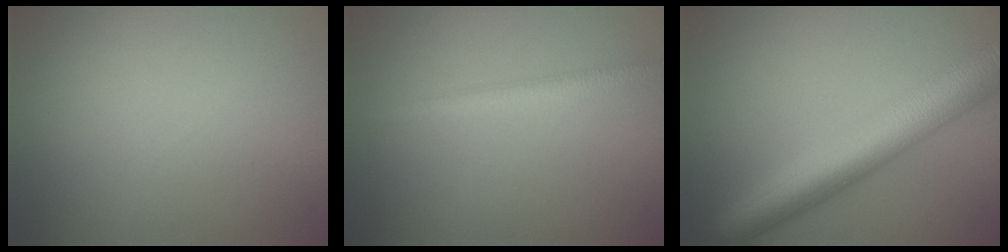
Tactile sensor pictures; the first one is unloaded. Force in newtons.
{"total": 2.3, "press": 2.3, "slide": 0.1}
{"total": 7.7, "press": 7.7, "slide": 0.2}